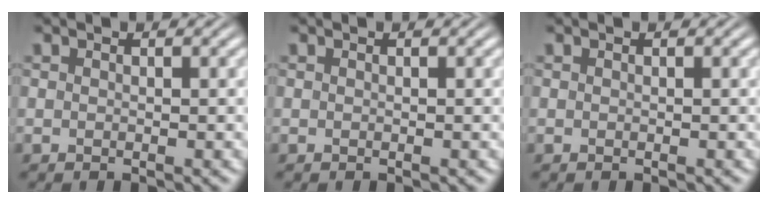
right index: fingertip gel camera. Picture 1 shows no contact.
{"total": 0.0}
{"total": 0.0}